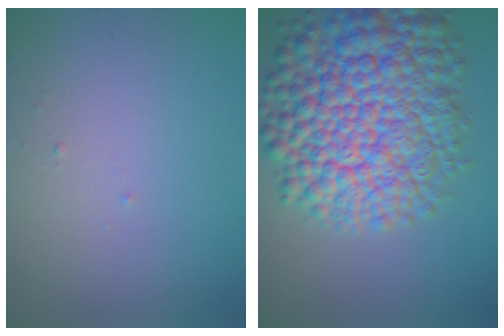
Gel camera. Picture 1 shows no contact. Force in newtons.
{"total": 13.4, "press": 13.4, "slide": 0.4}